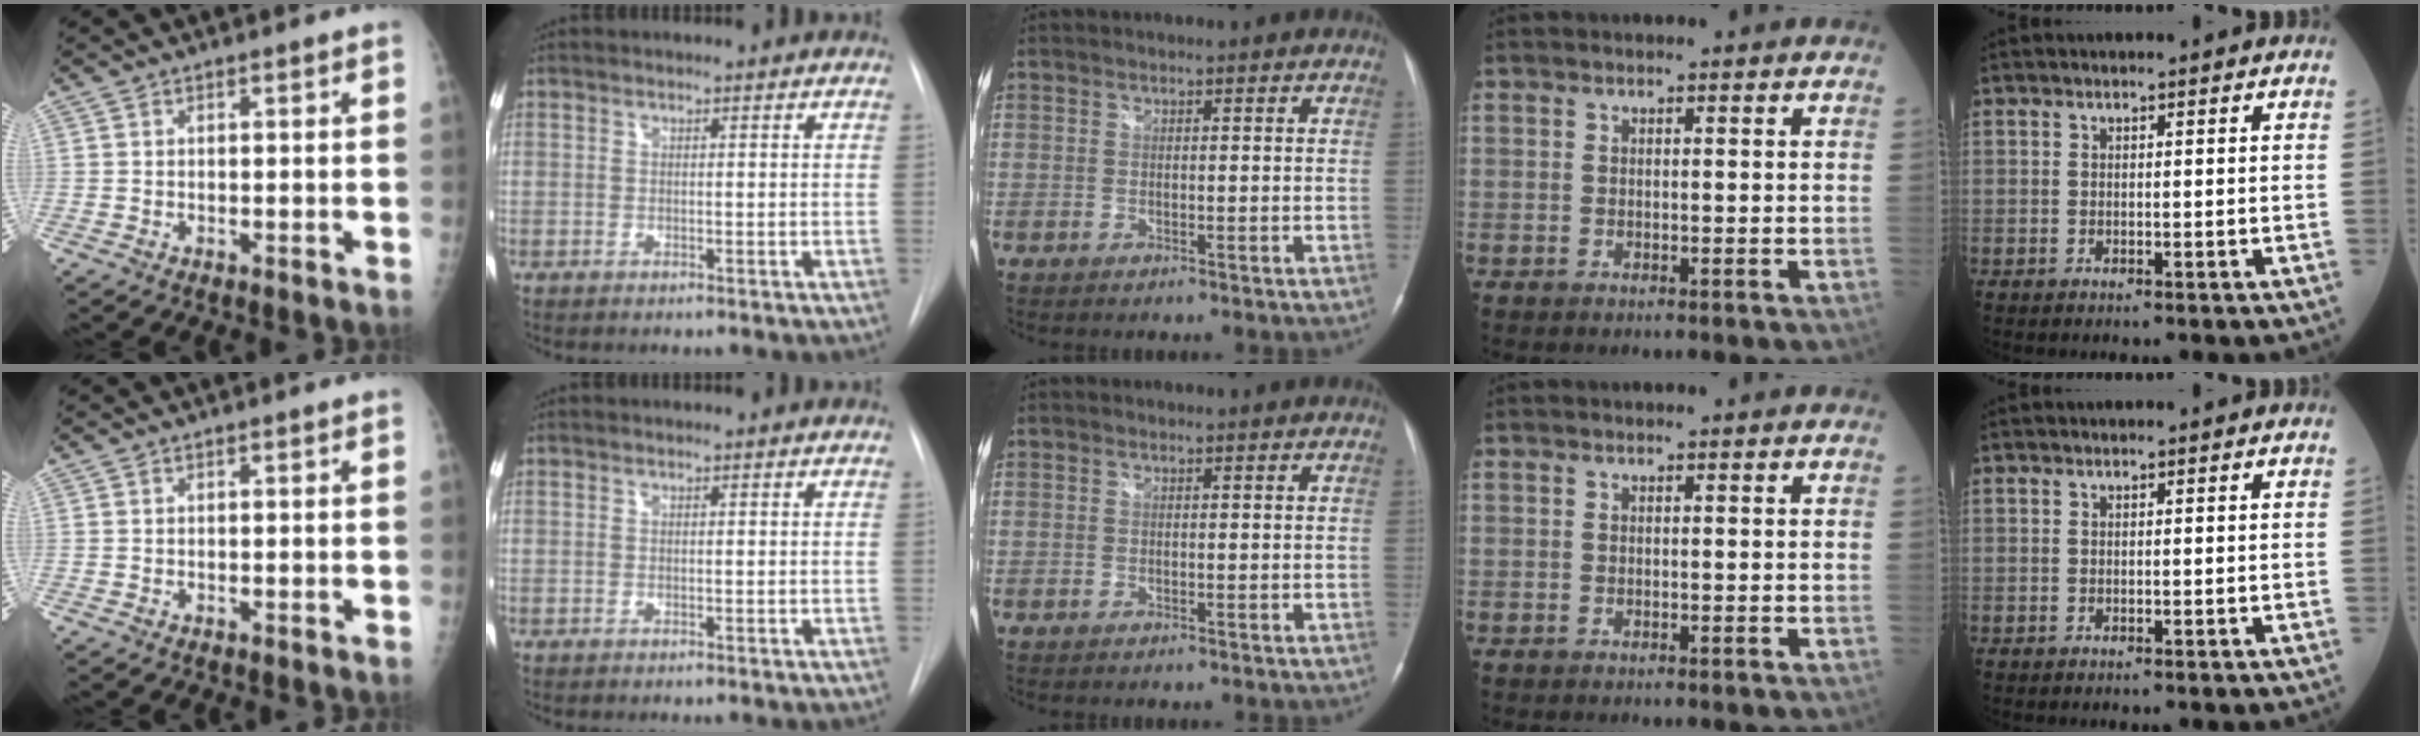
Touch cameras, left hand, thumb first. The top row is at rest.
{}